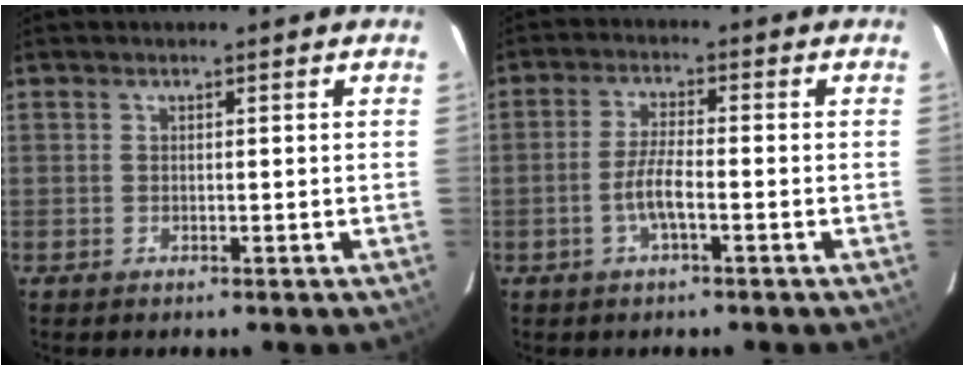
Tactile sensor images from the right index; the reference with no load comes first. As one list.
[{"total": 4.8, "force": [-1.9, 0.7, 4.3], "torque": [-0.091, 0.002, -0.039]}]